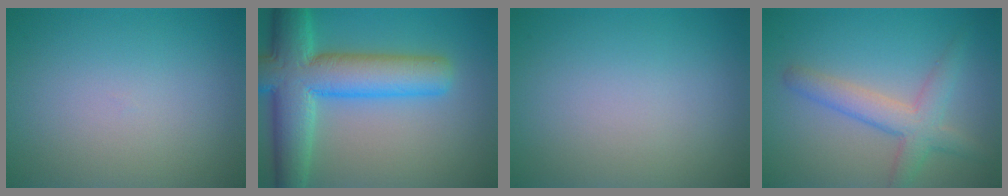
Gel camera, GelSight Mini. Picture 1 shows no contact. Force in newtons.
{"total": 10.1, "press": 10.1, "slide": 0.6}
{"total": 0.0}
{"total": 3.9, "press": 3.9, "slide": 0.1}